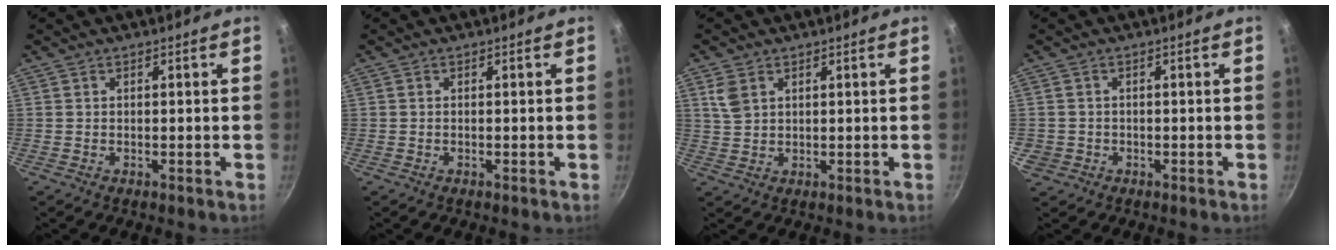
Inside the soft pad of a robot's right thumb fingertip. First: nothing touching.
{"total": 0.0}
{"total": 3.9, "force": [1.8, 2.6, 2.2], "torque": [-0.044, -0.003, 0.041]}
{"total": 2.6, "force": [-0.7, 2.4, 0.6], "torque": [-0.015, 0.006, -0.004]}